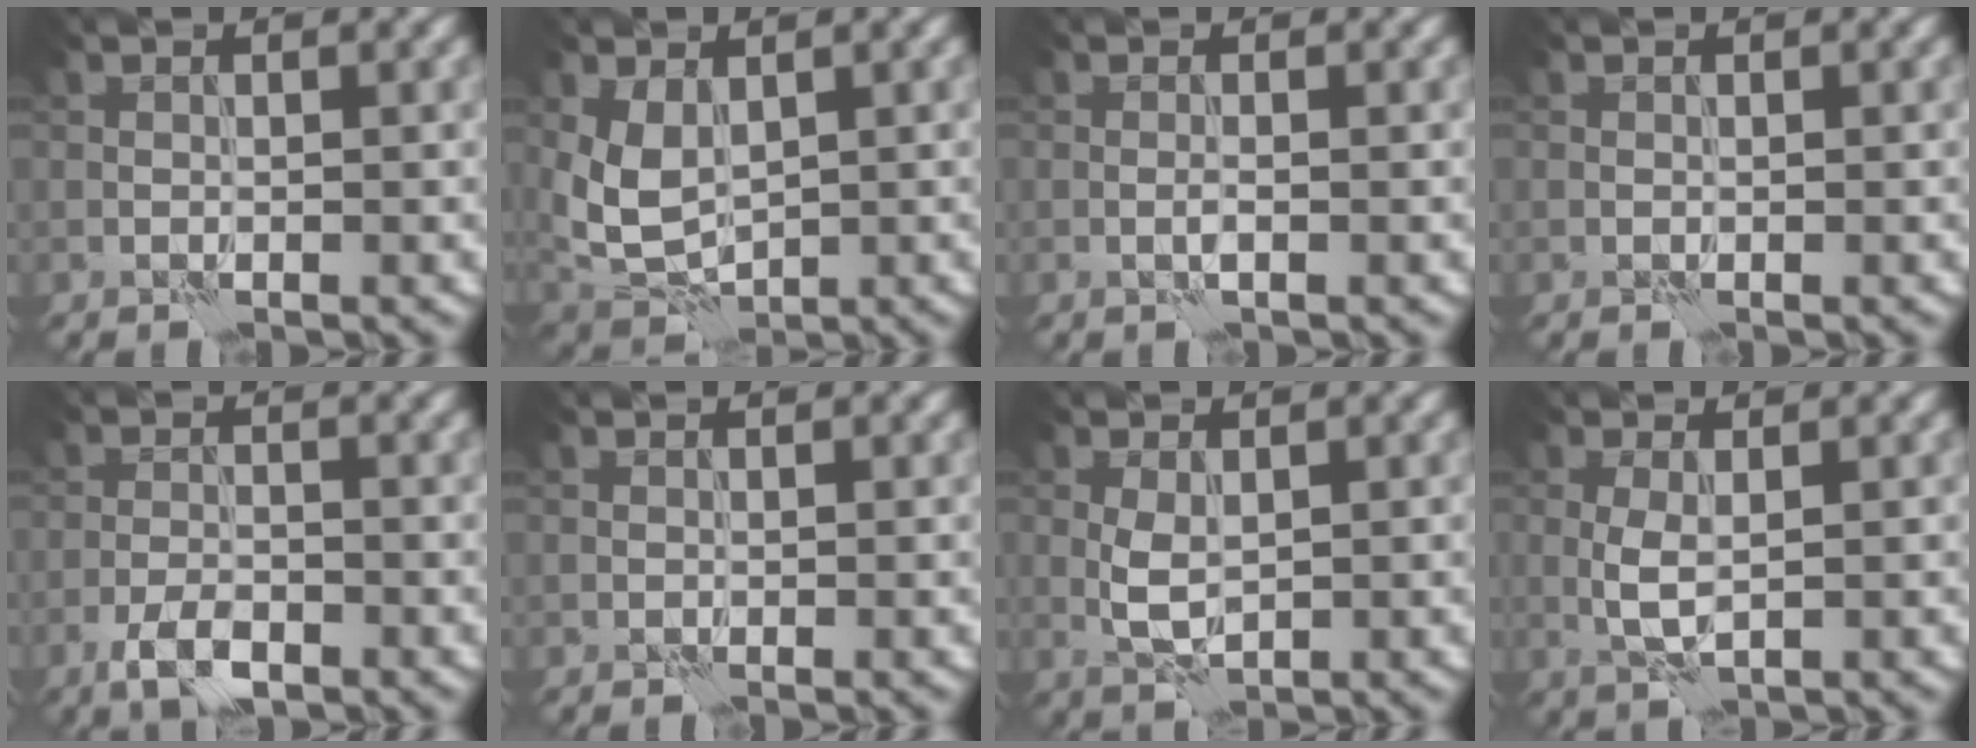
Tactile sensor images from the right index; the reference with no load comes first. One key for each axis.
{"total": 4.1, "fx": 1.0, "fy": 2.8, "fz": 2.8, "tx": -0.070, "ty": -0.005, "tz": 0.025}
{"total": 0.6, "fx": 0.0, "fy": 0.0, "fz": 0.6, "tx": -0.013, "ty": 0.000, "tz": -0.003}
{"total": 0.0}
{"total": 3.1, "fx": -2.0, "fy": 1.3, "fz": 2.1, "tx": -0.041, "ty": -0.001, "tz": -0.042}
{"total": 0.0}
{"total": 2.5, "fx": 0.3, "fy": 1.5, "fz": 2.0, "tx": -0.045, "ty": -0.002, "tz": 0.007}
{"total": 2.2, "fx": 0.2, "fy": 0.9, "fz": 2.0, "tx": -0.048, "ty": -0.002, "tz": 0.004}